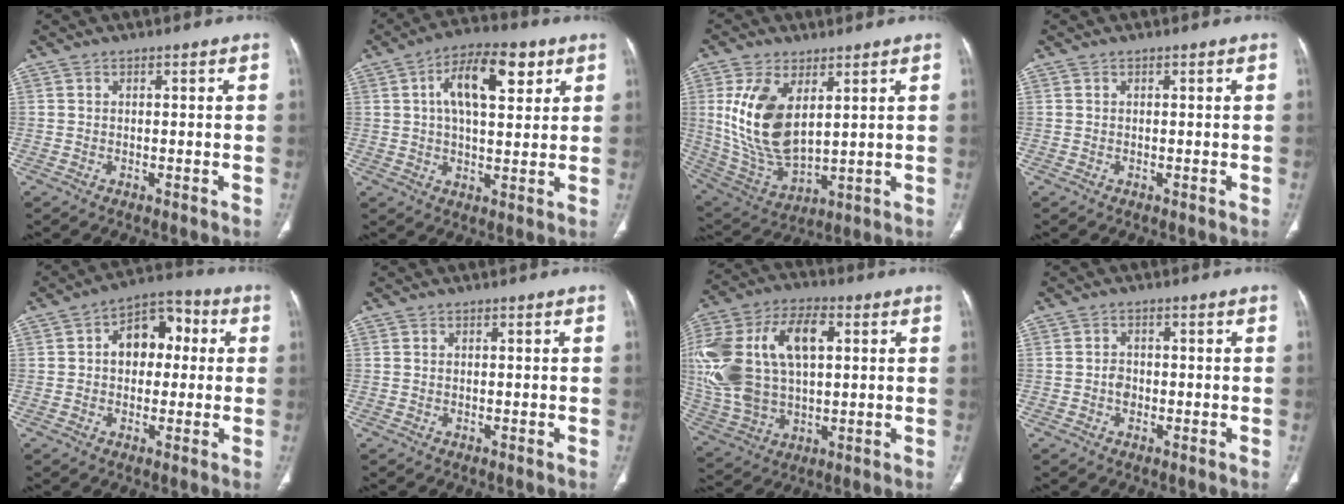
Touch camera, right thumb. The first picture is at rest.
{"total": 12.9, "force": [4.5, 6.0, 10.4], "torque": [-0.151, 0.003, 0.070]}
{"total": 15.8, "force": [4.4, 8.2, 12.7], "torque": [-0.248, -0.023, 0.106]}
{"total": 0.0}
{"total": 10.6, "force": [1.5, 7.3, 7.5], "torque": [-0.075, 0.029, 0.014]}
{"total": 0.0}
{"total": 25.6, "force": [4.7, 15.2, 20.1], "torque": [-0.446, 0.020, 0.090]}
{"total": 2.2, "force": [-0.5, 1.7, 1.2], "torque": [-0.013, 0.008, -0.011]}